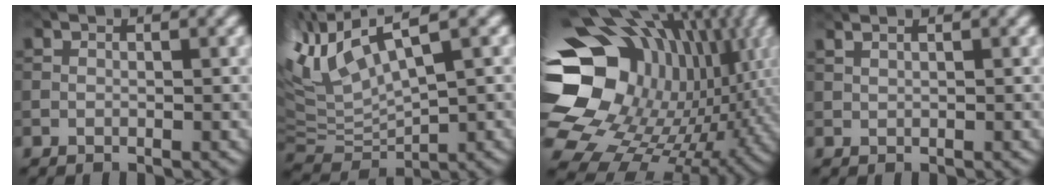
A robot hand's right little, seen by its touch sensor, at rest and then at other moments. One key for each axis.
{"total": 8.0, "fx": 4.8, "fy": 2.3, "fz": 5.9, "tx": -0.135, "ty": 0.011, "tz": 0.095}
{"total": 20.2, "fx": 1.3, "fy": 15.2, "fz": 13.2, "tx": -0.254, "ty": -0.030, "tz": 0.055}
{"total": 1.8, "fx": 1.4, "fy": 0.6, "fz": 1.0, "tx": -0.016, "ty": 0.003, "tz": 0.010}